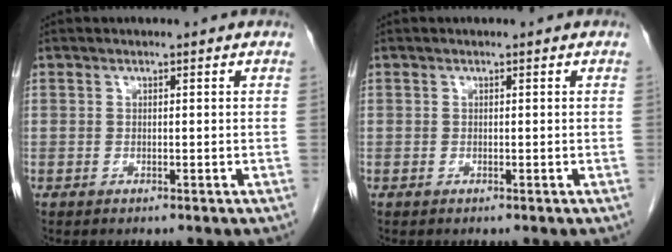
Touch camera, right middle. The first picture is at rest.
{"total": 0.0}